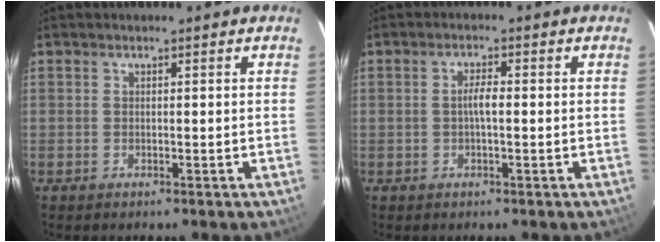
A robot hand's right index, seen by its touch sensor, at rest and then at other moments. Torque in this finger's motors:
{"motor_torque": [0.24, 0.09, 0.27, 0.07]}